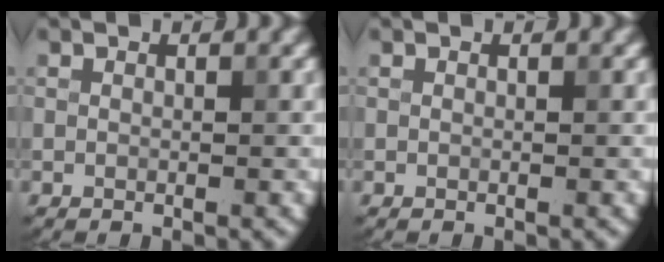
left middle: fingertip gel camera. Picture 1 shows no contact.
{"total": 0.0}